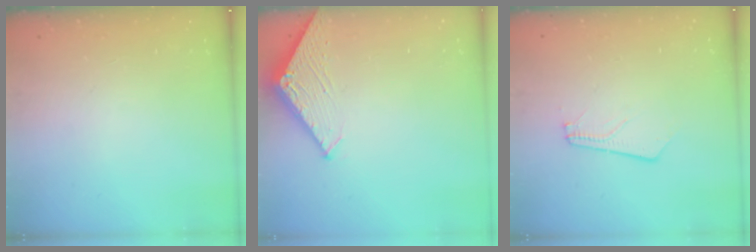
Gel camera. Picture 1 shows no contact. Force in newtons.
{"total": 2.9, "press": 2.9, "slide": 0.3}
{"total": 2.7, "press": 2.7, "slide": 0.4}